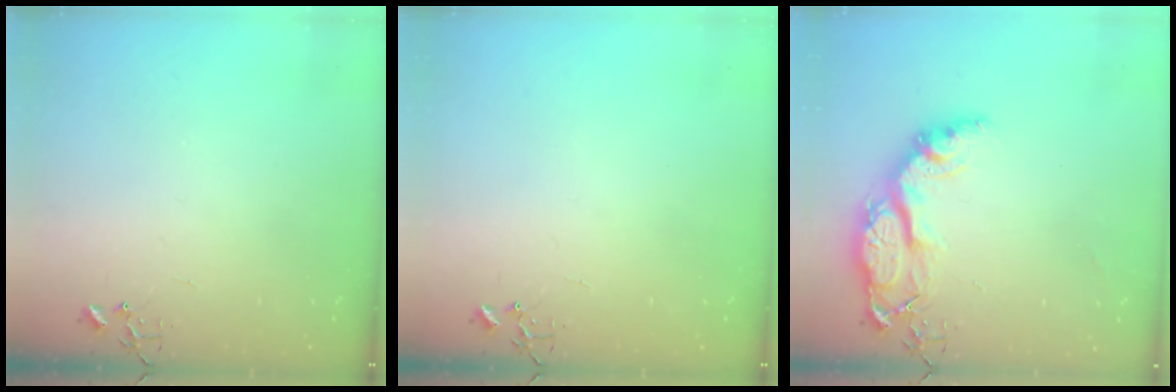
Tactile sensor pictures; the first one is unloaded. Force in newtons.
{"total": 0.0}
{"total": 15.4, "press": 15.3, "slide": 1.2}